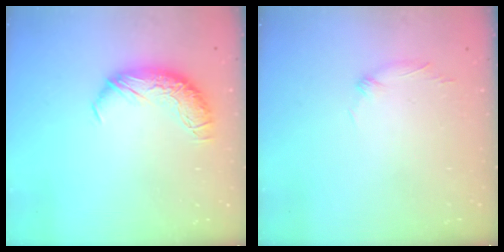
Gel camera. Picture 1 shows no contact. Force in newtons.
{"total": 5.8, "press": 5.7, "slide": 1.2}